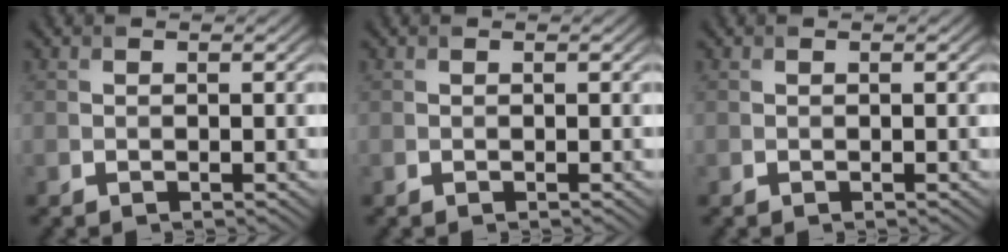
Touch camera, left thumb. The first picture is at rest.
{"total": 0.0}
{"total": 0.0}